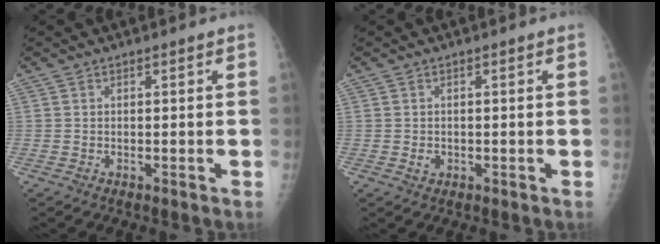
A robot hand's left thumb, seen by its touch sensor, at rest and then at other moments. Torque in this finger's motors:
{"motor_torque": [0.27, 0.16, 0.22, 0.12, 0.00]}